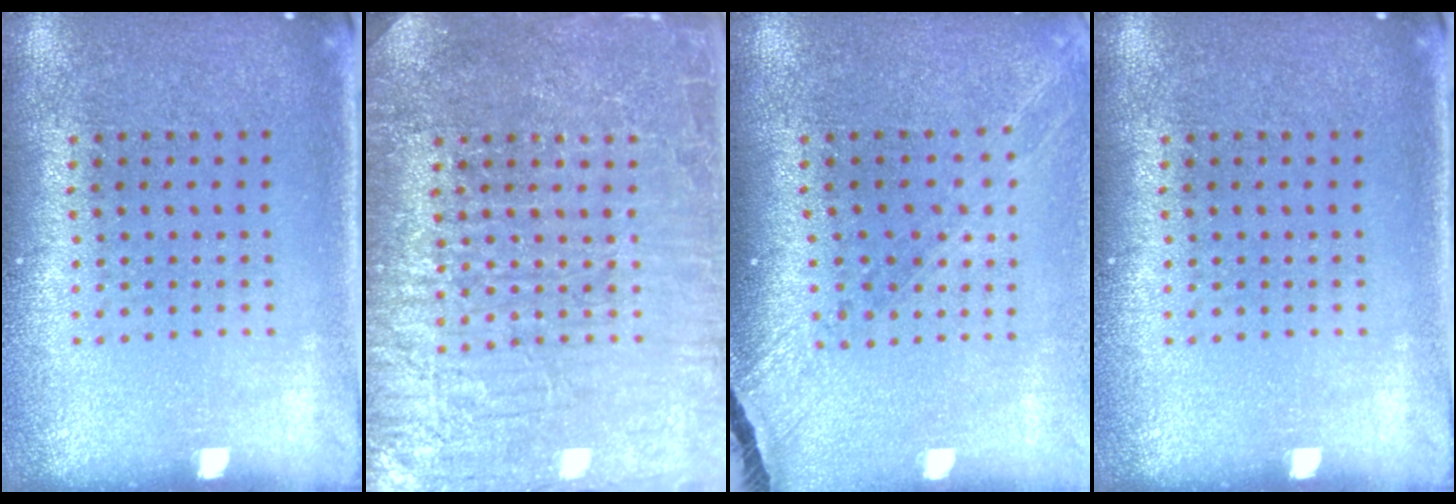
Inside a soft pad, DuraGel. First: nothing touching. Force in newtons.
{"total": 7.1, "press": 7.1, "slide": 1.0}
{"total": 1.4, "press": 1.4, "slide": 0.1}
{"total": 0.0}